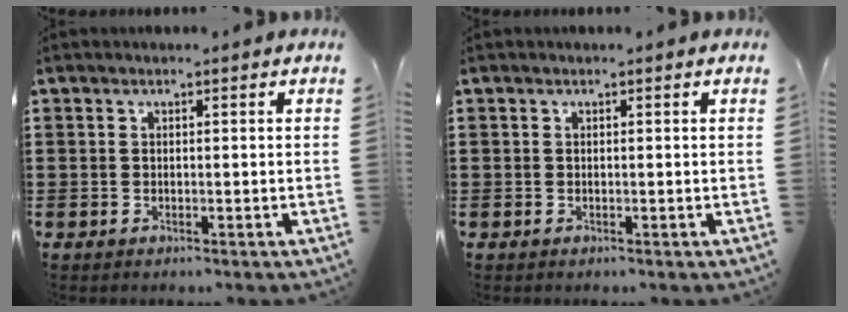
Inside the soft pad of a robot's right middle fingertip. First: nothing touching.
{"total": 0.0}